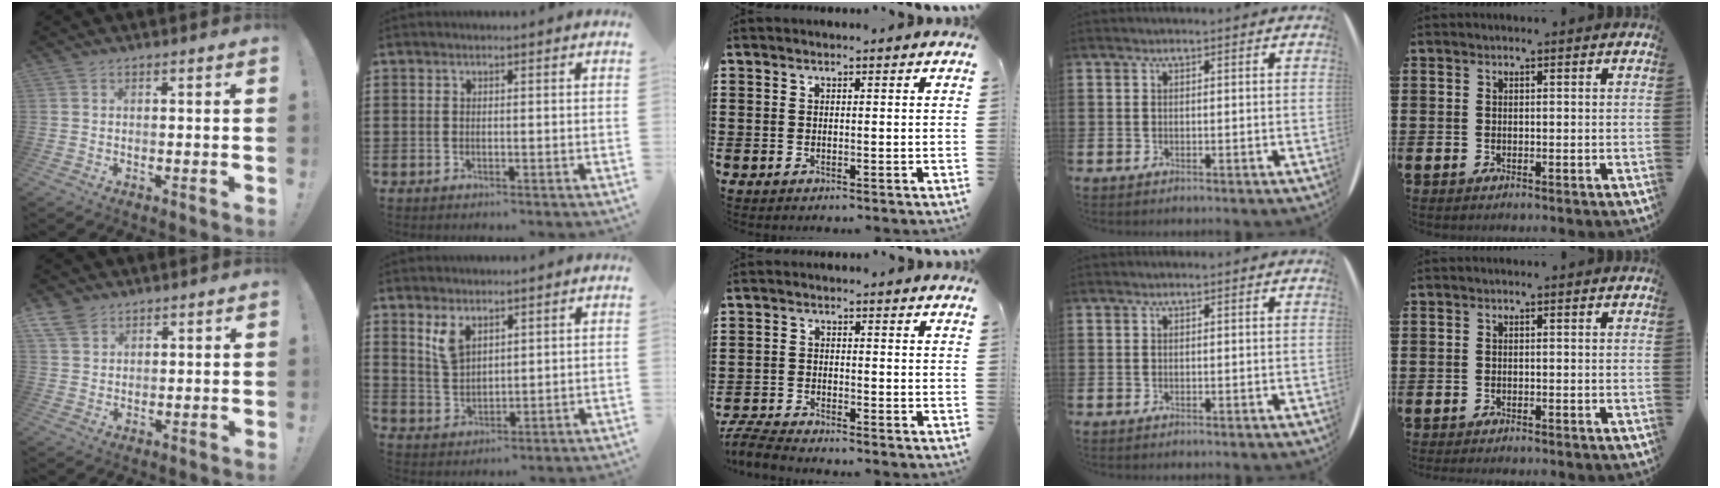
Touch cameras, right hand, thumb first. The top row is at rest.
{"thumb": {"total": 5.6, "force": [4.0, 3.3, 1.9], "torque": [-0.039, -0.018, 0.080]}, "index": {"total": 4.2, "force": [2.6, 2.2, 2.3], "torque": [-0.054, 0.006, 0.049]}, "middle": {"total": 3.8, "force": [-3.7, 0.1, 0.9], "torque": [-0.037, -0.011, -0.080]}, "little": {"total": 0.5, "force": [-0.5, 0.0, 0.1], "torque": [-0.003, -0.003, -0.010]}}